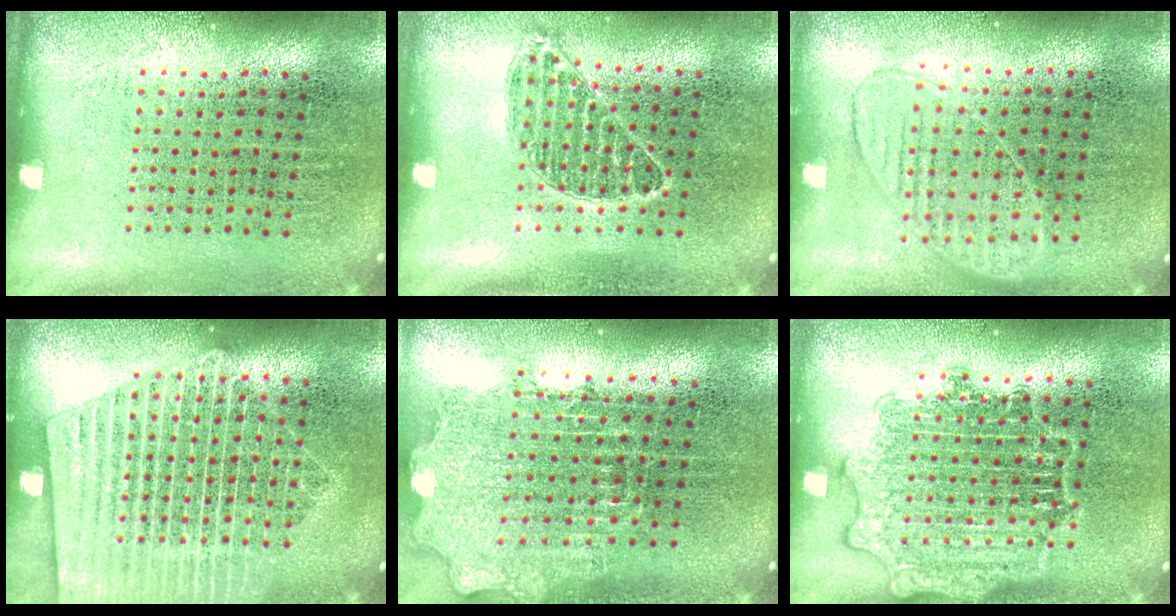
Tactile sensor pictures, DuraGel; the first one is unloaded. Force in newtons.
{"total": 0.6, "press": 0.6, "slide": 0.1}
{"total": 0.9, "press": 0.8, "slide": 0.3}
{"total": 2.3, "press": 2.2, "slide": 0.2}
{"total": 1.7, "press": 1.4, "slide": 1.0}
{"total": 3.1, "press": 3.1, "slide": 0.6}